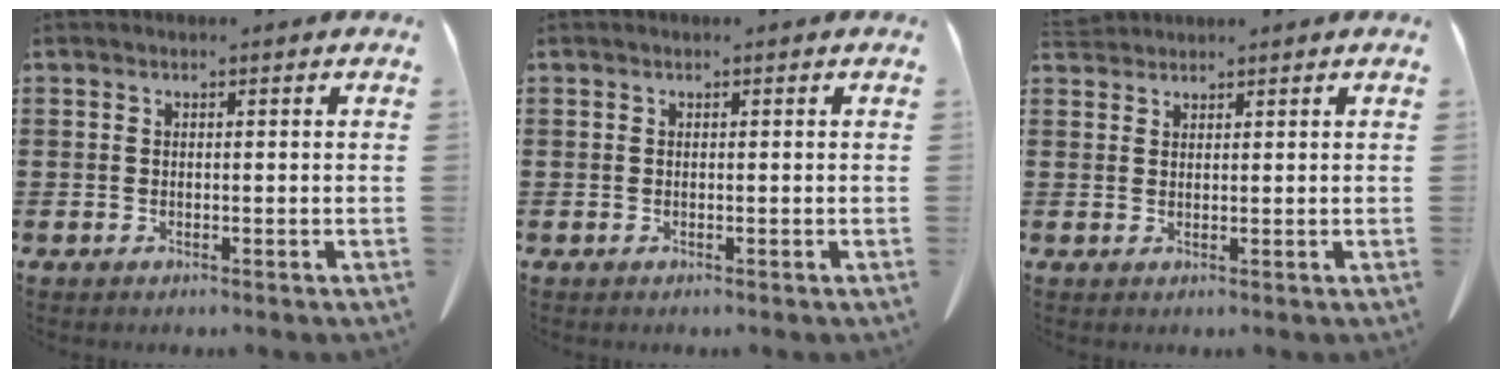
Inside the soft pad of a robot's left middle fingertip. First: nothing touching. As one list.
[{"total": 0.0}, {"total": 1.8, "force": [1.7, 0.2, 0.1], "torque": [-0.010, 0.000, 0.036]}]